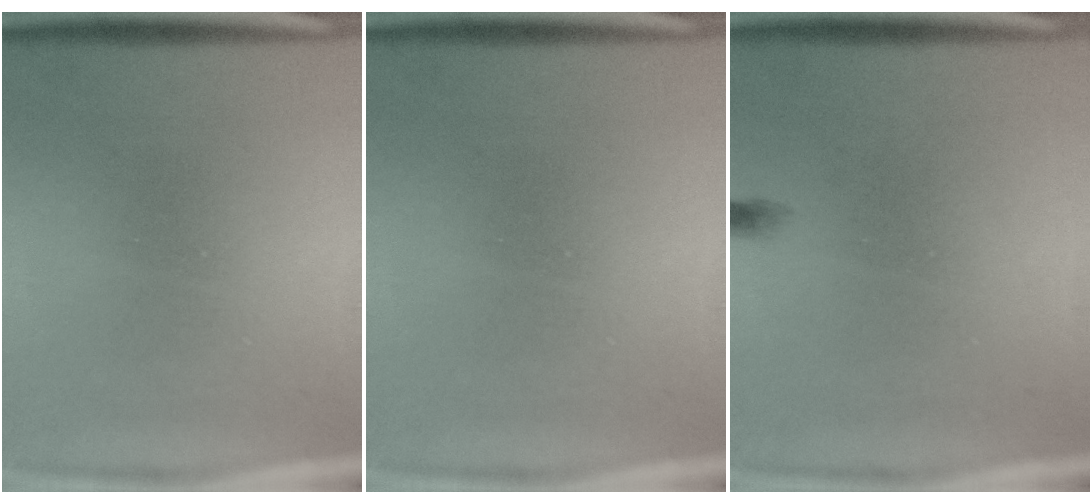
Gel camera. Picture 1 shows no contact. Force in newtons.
{"total": 0.0}
{"total": 0.6}